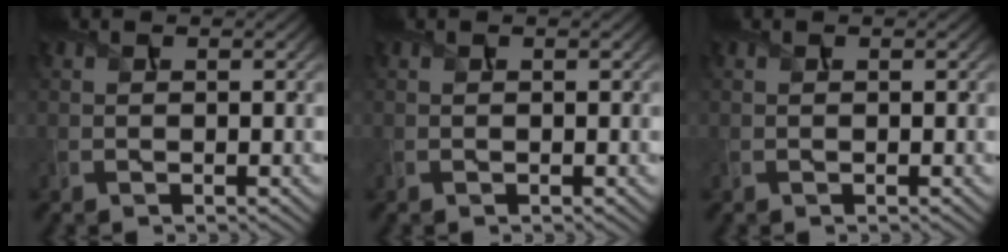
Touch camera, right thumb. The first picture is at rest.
{"total": 0.0}
{"total": 0.0}